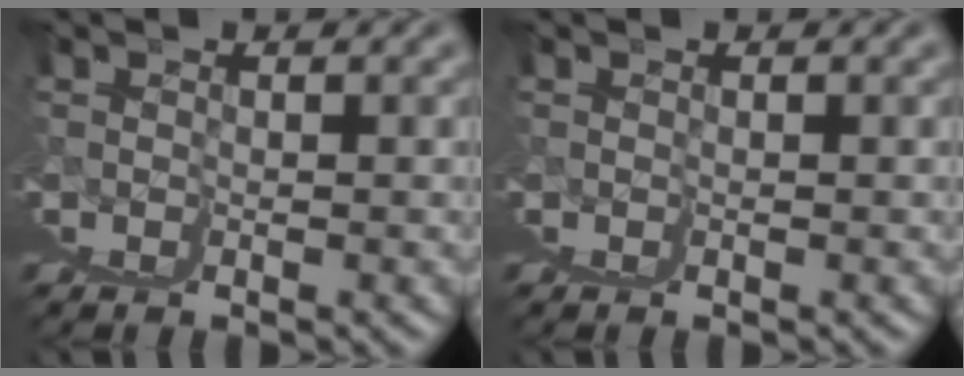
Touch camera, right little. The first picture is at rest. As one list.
[{"total": 0.0}]